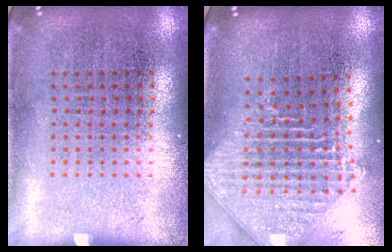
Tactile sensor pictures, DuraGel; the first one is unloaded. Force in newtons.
{"total": 2.3, "press": 1.8, "slide": 1.5}